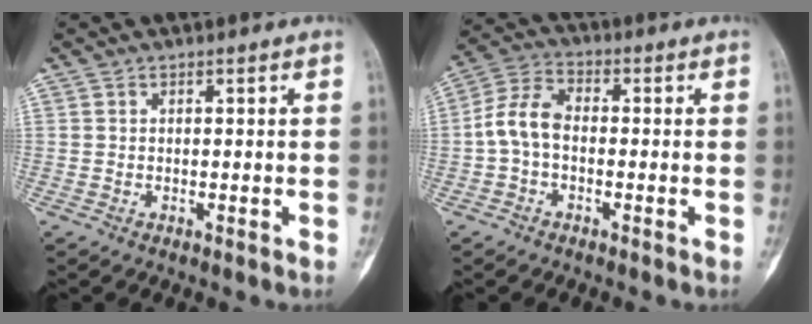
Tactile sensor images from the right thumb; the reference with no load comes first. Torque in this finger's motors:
{"motor_torque": [0.45, 0.46, 0.31, -0.29, 0.08]}